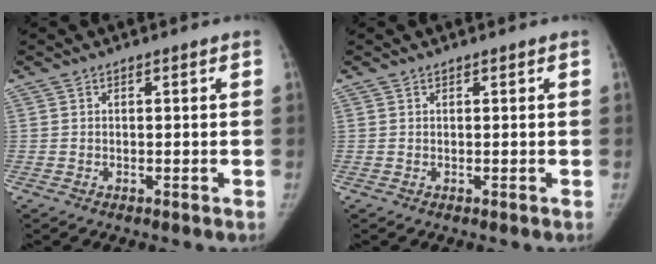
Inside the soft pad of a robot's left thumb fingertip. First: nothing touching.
{"total": 0.0}